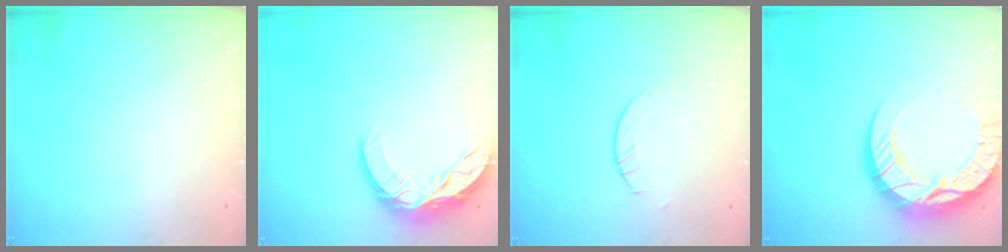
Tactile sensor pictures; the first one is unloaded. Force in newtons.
{"total": 10.1, "press": 10.1, "slide": 0.7}
{"total": 1.1, "press": 1.1, "slide": 0.1}
{"total": 21.4, "press": 21.3, "slide": 1.8}